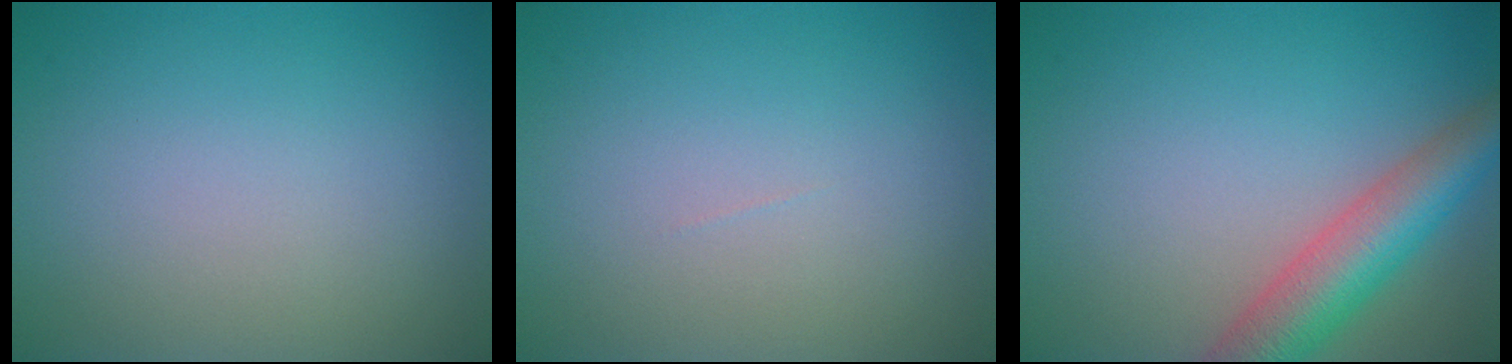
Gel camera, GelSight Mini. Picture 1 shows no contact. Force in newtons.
{"total": 0.0}
{"total": 6.2, "press": 6.2, "slide": 0.3}